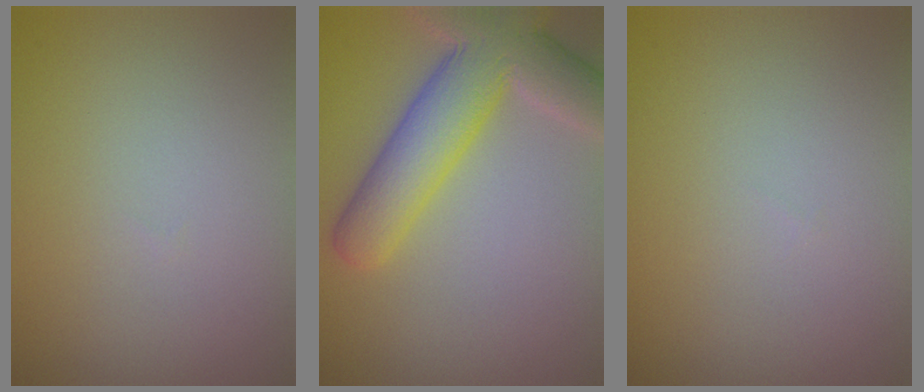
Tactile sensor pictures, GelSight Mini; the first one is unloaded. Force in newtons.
{"total": 8.2, "press": 8.2, "slide": 0.6}
{"total": 0.0}